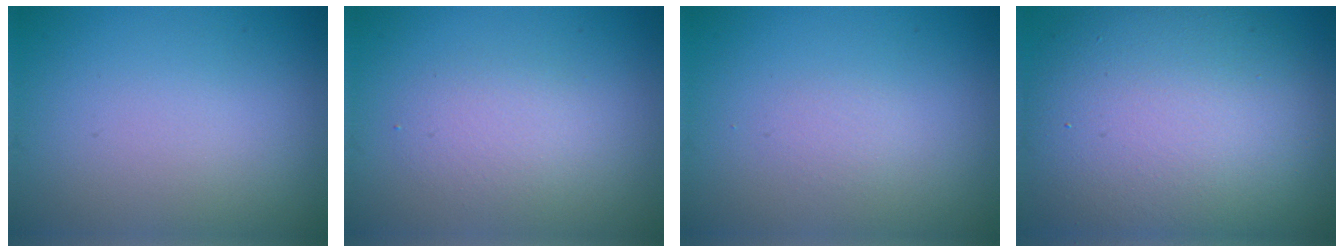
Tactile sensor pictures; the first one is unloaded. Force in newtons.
{"total": 2.0, "press": 2.0, "slide": 0.1}
{"total": 0.0}
{"total": 12.3, "press": 12.3, "slide": 0.8}